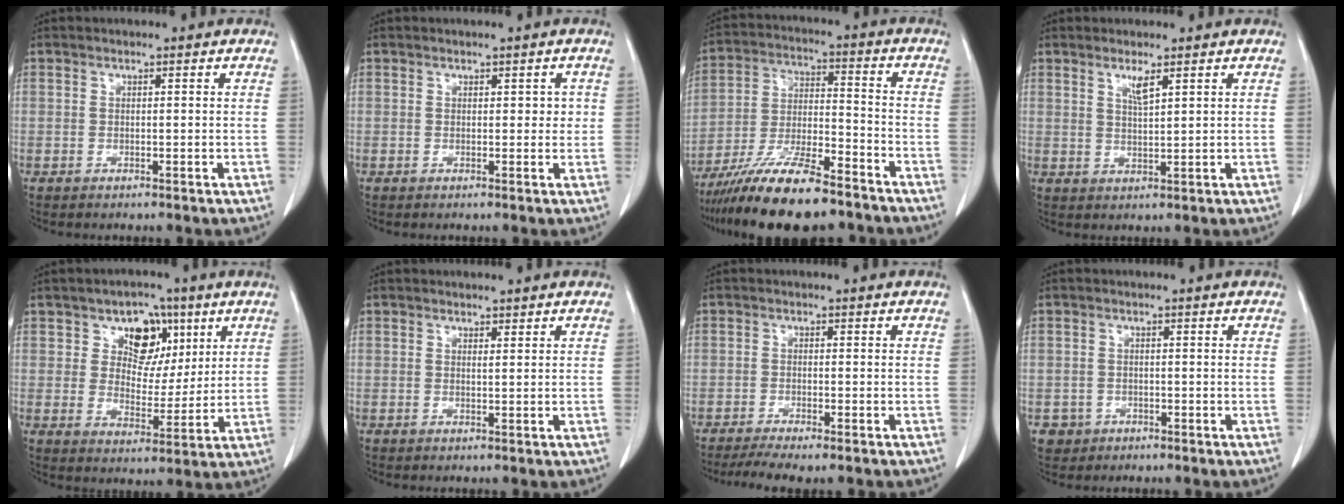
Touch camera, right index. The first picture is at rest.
{"total": 1.6, "force": [0.3, 1.1, 1.1], "torque": [-0.006, 0.004, 0.004]}
{"total": 16.2, "force": [-12.8, 2.8, 9.4], "torque": [-0.187, -0.015, -0.225]}
{"total": 2.5, "force": [1.5, 0.1, 2.0], "torque": [-0.042, -0.005, 0.032]}
{"total": 8.3, "force": [4.0, 5.8, 4.3], "torque": [-0.054, 0.013, 0.065]}
{"total": 0.6, "force": [0.5, 0.1, 0.2], "torque": [-0.005, -0.005, 0.008]}
{"total": 6.6, "force": [-5.4, 0.7, 3.6], "torque": [-0.050, -0.009, -0.086]}
{"total": 2.7, "force": [-1.1, 2.4, -0.1], "torque": [0.004, 0.010, -0.019]}